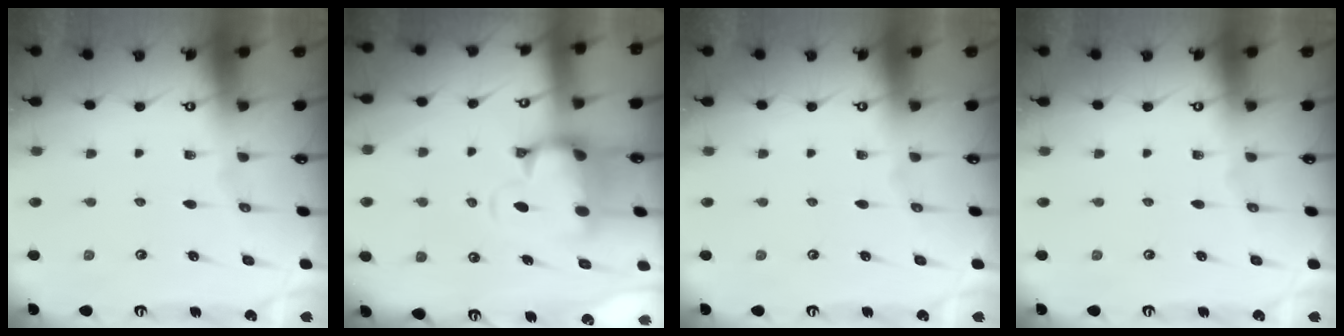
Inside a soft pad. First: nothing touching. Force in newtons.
{"total": 3.4, "press": 3.0, "slide": 1.6}
{"total": 0.0}
{"total": 0.0}